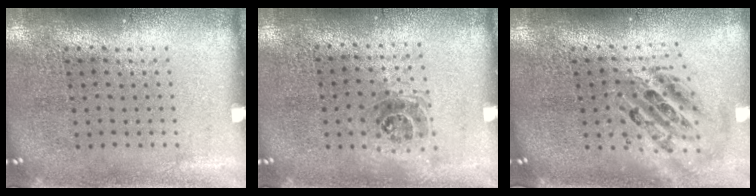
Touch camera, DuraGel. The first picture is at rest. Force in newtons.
{"total": 1.0, "press": 0.9, "slide": 0.4}
{"total": 2.3, "press": 1.7, "slide": 1.5}